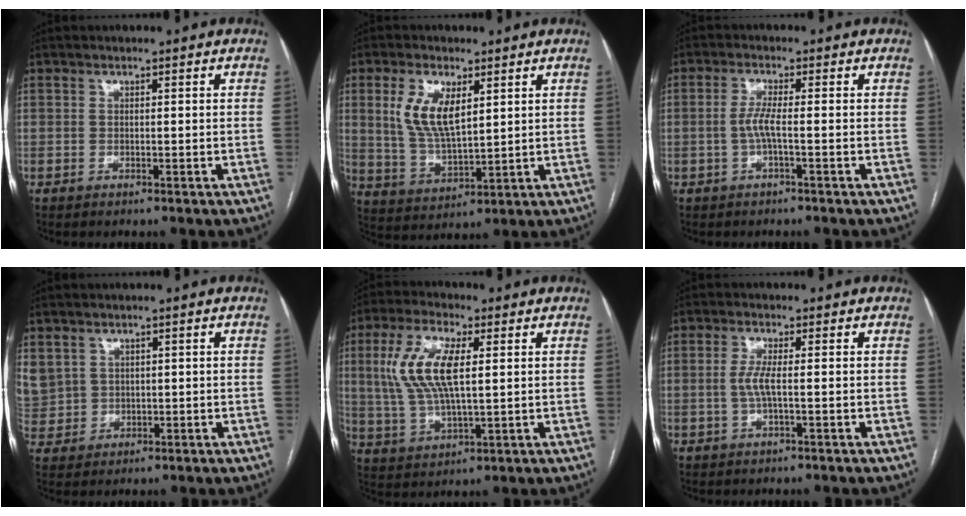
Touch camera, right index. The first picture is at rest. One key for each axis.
{"total": 8.7, "fx": 3.2, "fy": 3.4, "fz": 7.3, "tx": -0.155, "ty": 0.003, "tz": 0.069}
{"total": 2.9, "fx": -0.7, "fy": 0.0, "fz": 2.8, "tx": -0.058, "ty": 0.002, "tz": -0.014}
{"total": 10.2, "fx": 2.7, "fy": 9.3, "fz": 3.2, "tx": -0.128, "ty": 0.030, "tz": 0.077}
{"total": 11.1, "fx": 2.5, "fy": 3.5, "fz": 10.2, "tx": -0.231, "ty": 0.010, "tz": 0.051}
{"total": 2.9, "fx": -0.3, "fy": 0.2, "fz": 2.8, "tx": -0.064, "ty": -0.001, "tz": -0.006}